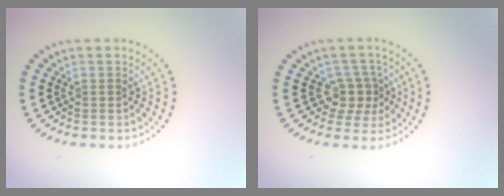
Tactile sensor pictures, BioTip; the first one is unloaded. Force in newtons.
{"total": 2.7, "press": 2.1, "slide": 1.8}